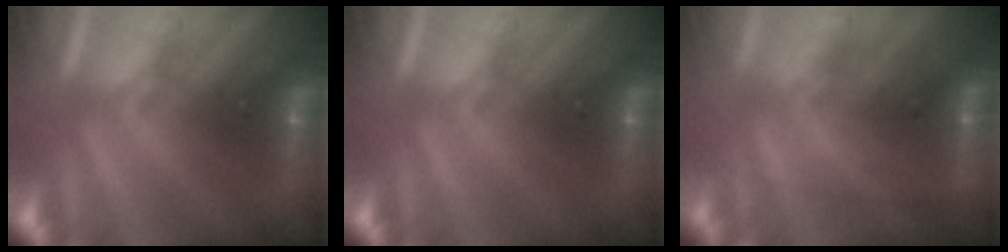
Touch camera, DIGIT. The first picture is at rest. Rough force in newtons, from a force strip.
{"total": 0.0}
{"total": 2.3}